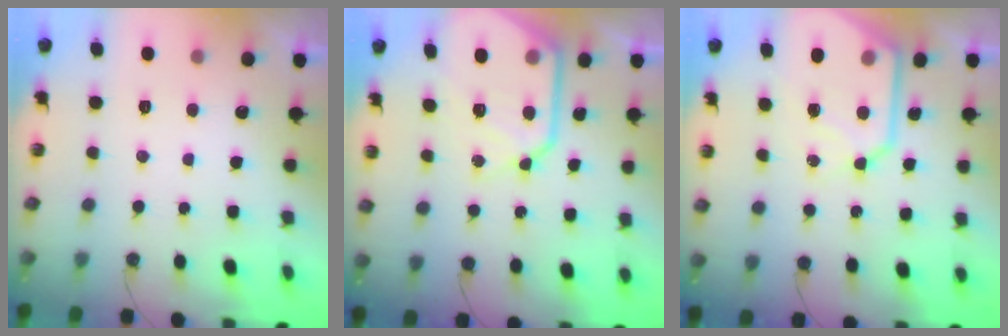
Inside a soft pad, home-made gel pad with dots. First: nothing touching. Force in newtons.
{"total": 16.8, "press": 16.7, "slide": 1.9}
{"total": 13.4, "press": 13.3, "slide": 1.4}